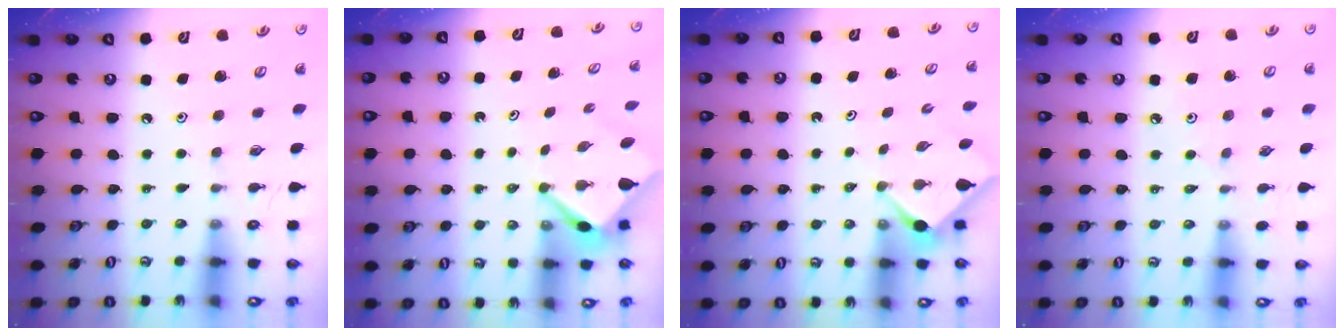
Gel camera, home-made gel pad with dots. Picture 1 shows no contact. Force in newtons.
{"total": 3.1, "press": 3.1, "slide": 0.1}
{"total": 2.9, "press": 2.9, "slide": 0.3}
{"total": 2.3, "press": 2.2, "slide": 0.5}